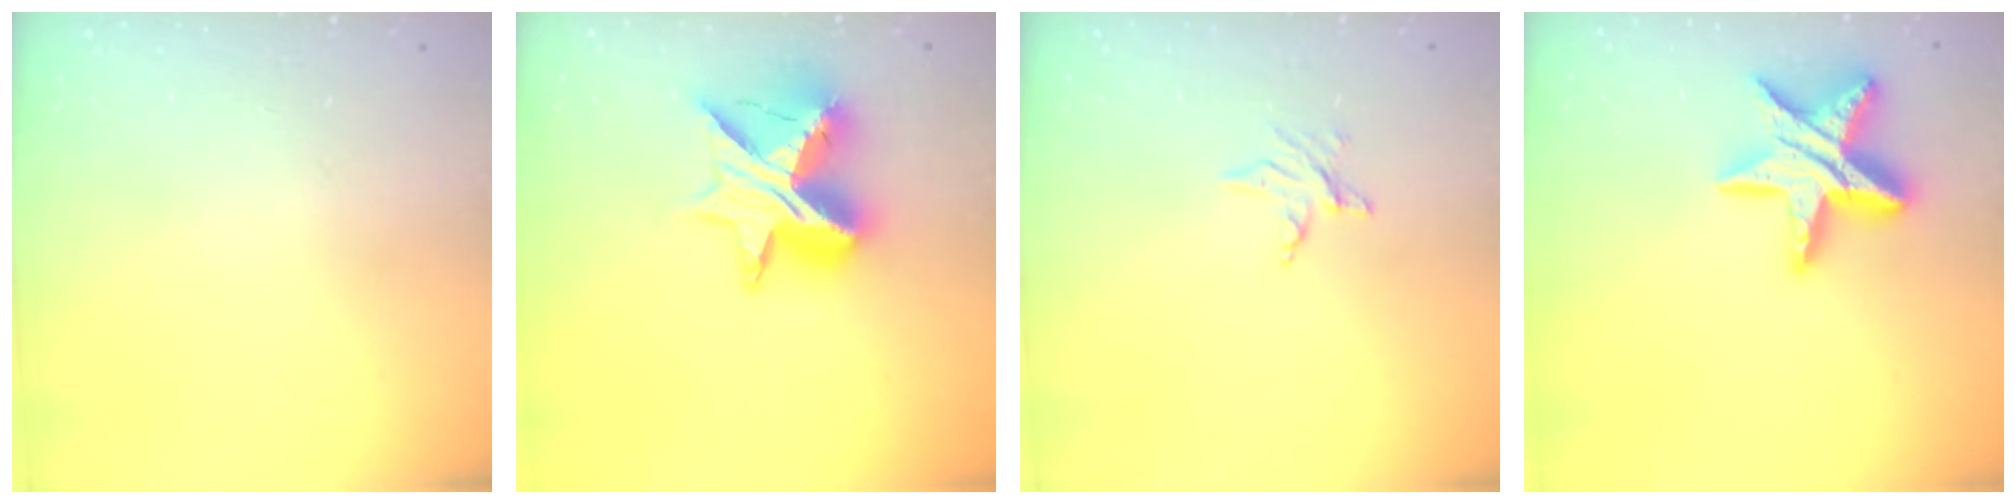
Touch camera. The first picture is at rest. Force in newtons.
{"total": 13.6, "press": 13.6, "slide": 1.0}
{"total": 2.5, "press": 2.5, "slide": 0.4}
{"total": 16.4, "press": 16.4, "slide": 1.3}